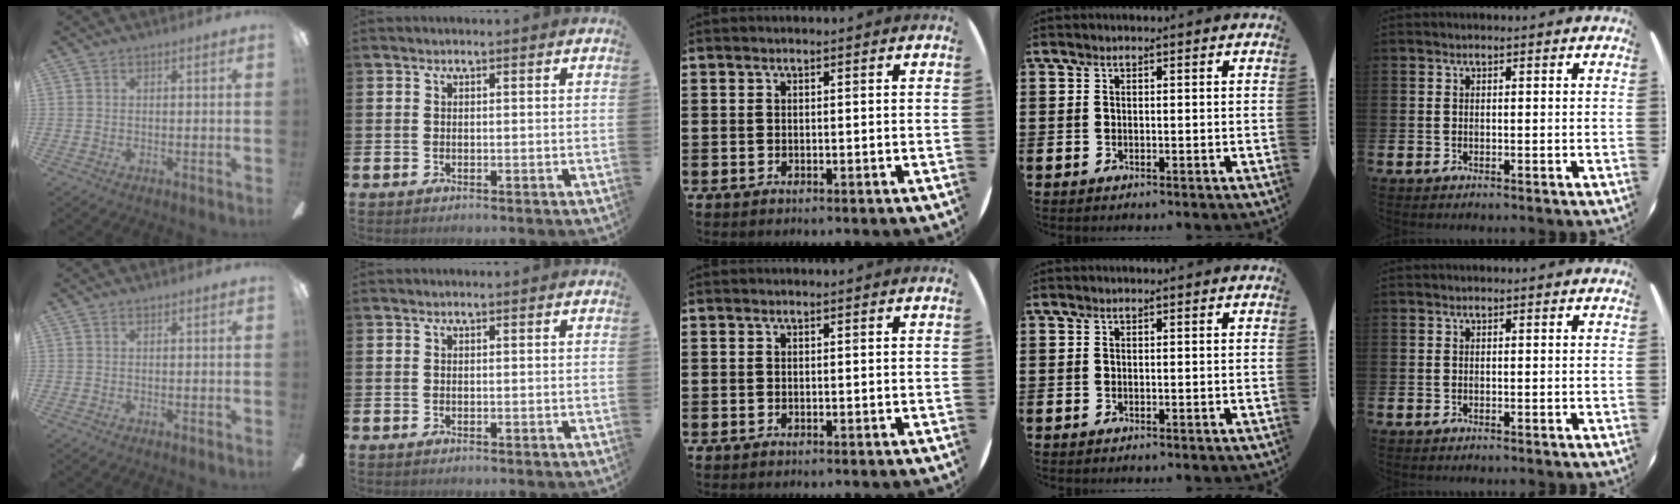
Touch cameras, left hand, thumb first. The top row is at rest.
{}